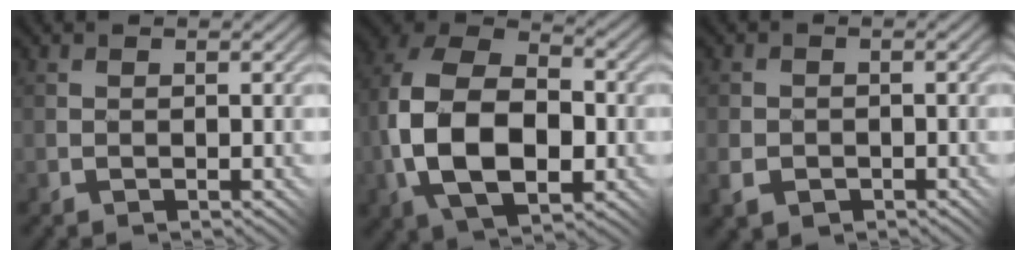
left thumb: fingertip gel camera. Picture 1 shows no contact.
{"total": 14.7, "force": [-2.4, 9.3, 11.1], "torque": [-0.235, -0.010, -0.047]}
{"total": 2.8, "force": [-1.3, 2.3, 1.2], "torque": [-0.025, -0.005, -0.027]}